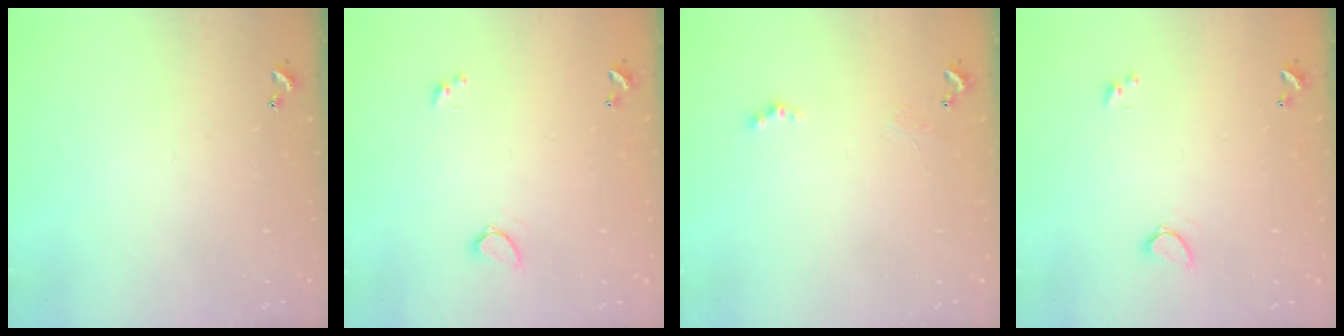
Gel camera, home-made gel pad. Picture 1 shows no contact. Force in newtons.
{"total": 0.6, "press": 0.6, "slide": 0.2}
{"total": 0.0}
{"total": 0.6, "press": 0.6, "slide": 0.2}